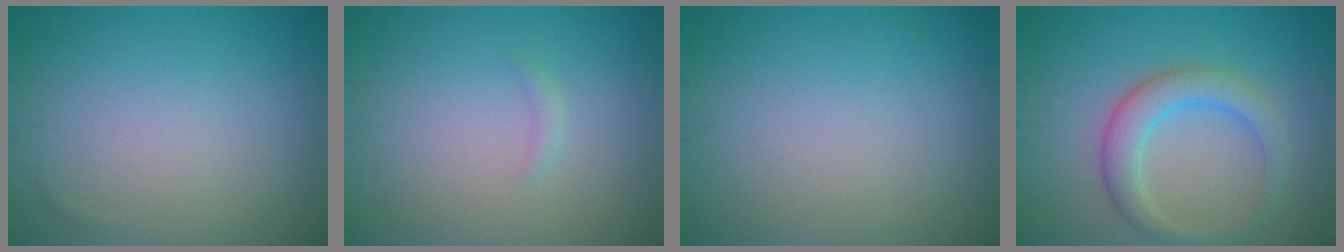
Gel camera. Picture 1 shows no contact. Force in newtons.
{"total": 0.6, "press": 0.6, "slide": 0.1}
{"total": 0.0}
{"total": 4.0, "press": 4.0, "slide": 0.3}